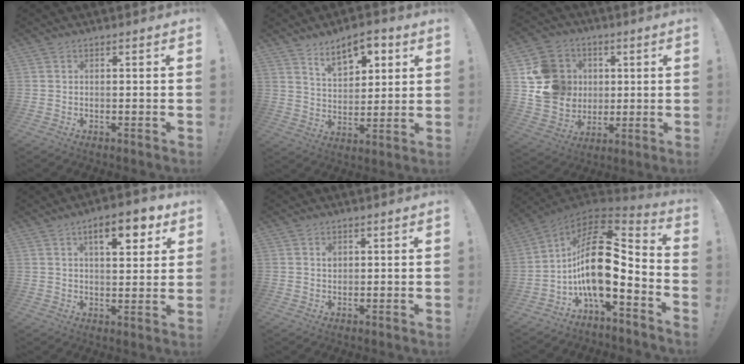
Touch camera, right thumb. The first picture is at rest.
{"total": 10.7, "force": [7.0, 5.3, 6.1], "torque": [-0.083, -0.034, 0.126]}
{"total": 16.4, "force": [2.8, 15.0, 6.2], "torque": [-0.101, 0.006, 0.077]}
{"total": 10.6, "force": [5.2, 4.1, 8.3], "torque": [-0.102, -0.017, 0.081]}
{"total": 1.4, "force": [0.6, 1.2, 0.5], "torque": [0.001, -0.003, 0.010]}
{"total": 20.0, "force": [-0.4, 9.0, 17.8], "torque": [-0.336, 0.000, -0.007]}